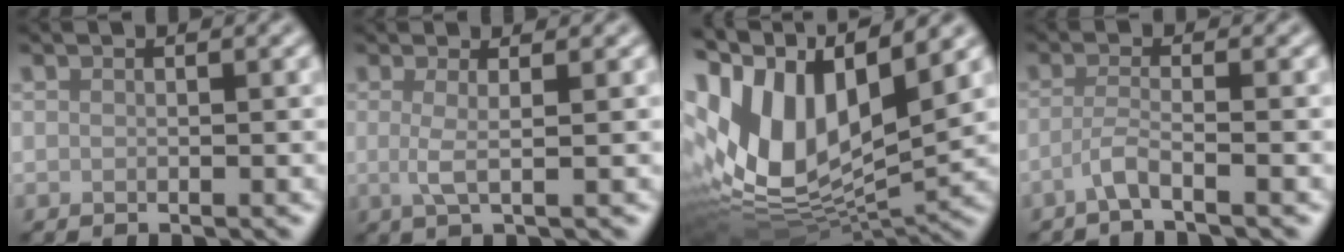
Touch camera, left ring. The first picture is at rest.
{"total": 2.1, "force": [-0.2, 0.5, 2.0], "torque": [-0.040, -0.003, -0.008]}
{"total": 15.1, "force": [4.3, 8.0, 12.0], "torque": [-0.251, 0.002, 0.082]}
{"total": 2.4, "force": [-1.5, 0.3, 1.8], "torque": [-0.033, -0.002, -0.043]}